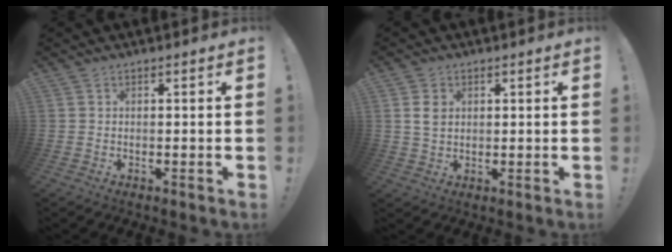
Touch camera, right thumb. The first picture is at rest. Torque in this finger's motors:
{"motor_torque": [-0.08, 0.19, -0.38, 0.15, 0.00]}